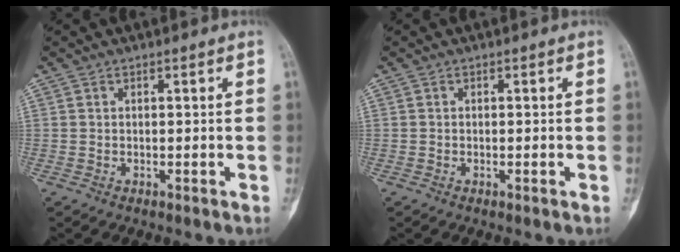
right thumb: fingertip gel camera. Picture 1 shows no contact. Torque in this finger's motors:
{"motor_torque": [-0.05, 0.13, -0.29, -0.09, 0.04]}